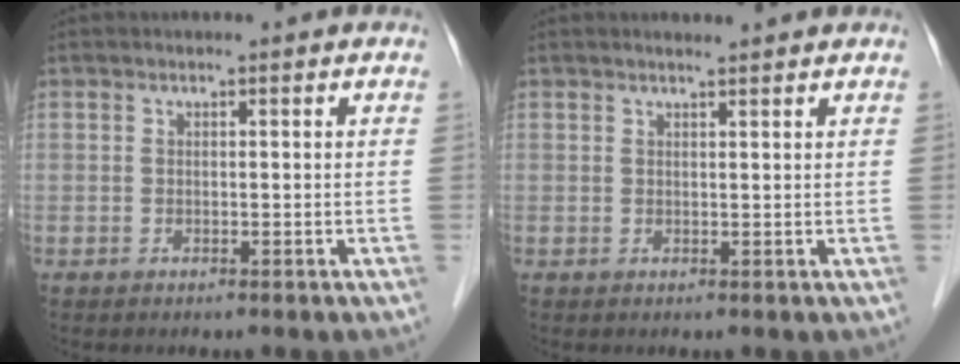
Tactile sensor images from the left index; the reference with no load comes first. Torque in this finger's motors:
{"motor_torque": [-0.01, -0.09, 0.01, 0.01]}